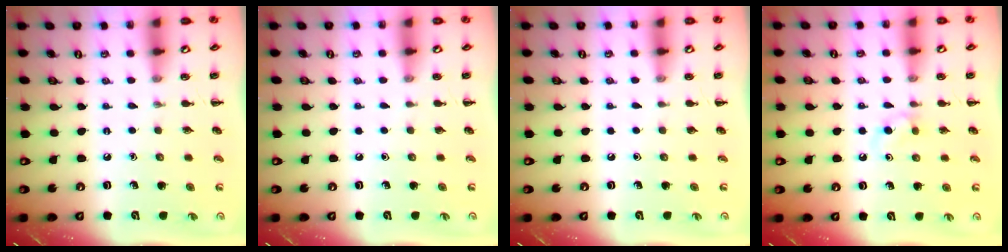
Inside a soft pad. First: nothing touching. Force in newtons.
{"total": 0.0}
{"total": 0.0}
{"total": 4.1, "press": 3.7, "slide": 1.7}